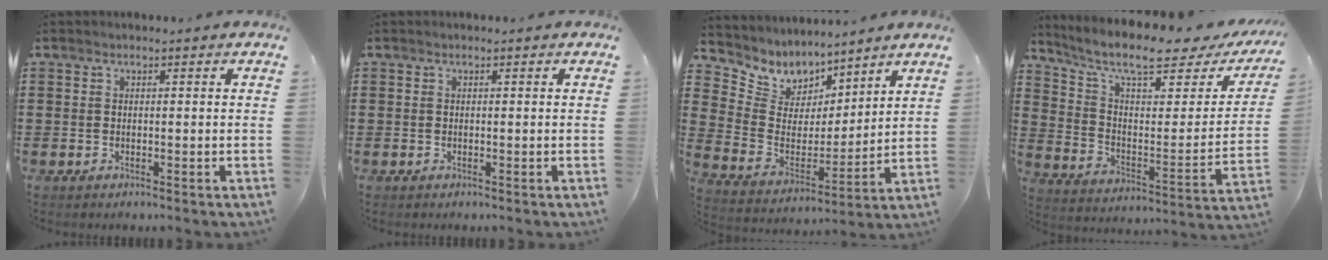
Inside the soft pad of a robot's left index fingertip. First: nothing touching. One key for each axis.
{"total": 0.0}
{"total": 6.8, "fx": 5.7, "fy": 3.7, "fz": 0.2, "tx": -0.053, "ty": -0.046, "tz": 0.104}
{"total": 9.9, "fx": 7.4, "fy": 2.0, "fz": 6.3, "tx": -0.137, "ty": -0.046, "tz": 0.122}